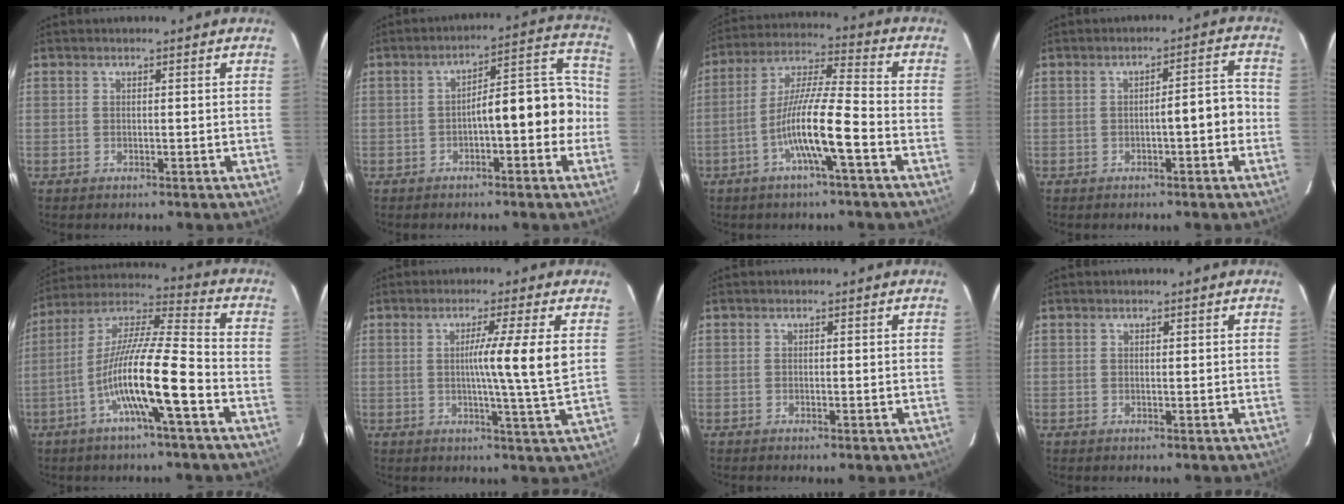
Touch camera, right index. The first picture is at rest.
{"total": 10.6, "force": [-2.1, 3.0, 10.0], "torque": [-0.127, 0.051, -0.026]}
{"total": 11.5, "force": [-4.3, 0.2, 10.7], "torque": [-0.205, 0.005, -0.084]}
{"total": 4.7, "force": [-1.3, 0.9, 4.4], "torque": [-0.056, 0.022, -0.016]}
{"total": 14.8, "force": [-5.4, 0.6, 13.7], "torque": [-0.260, 0.008, -0.104]}
{"total": 7.7, "force": [1.1, -1.9, 7.4], "torque": [-0.116, -0.012, 0.019]}
{"total": 0.7, "force": [-0.4, 0.0, 0.5], "torque": [-0.013, -0.003, -0.005]}
{"total": 0.0}